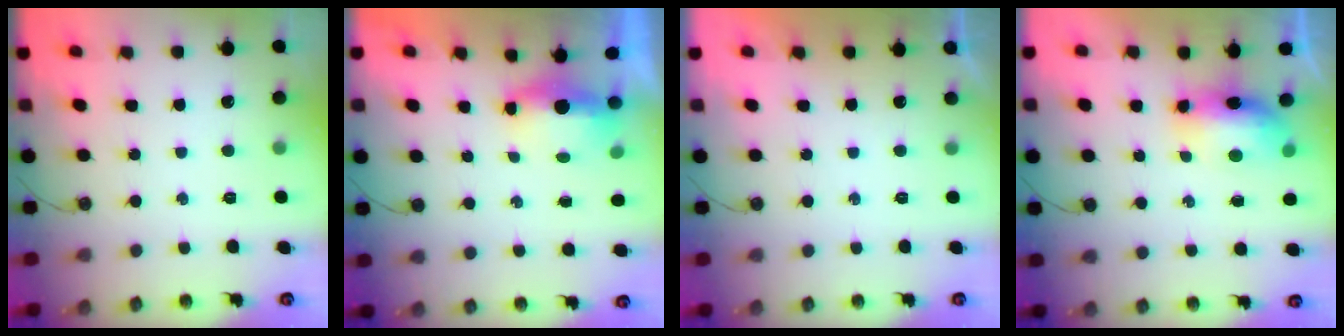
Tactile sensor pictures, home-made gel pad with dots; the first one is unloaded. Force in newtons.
{"total": 5.0, "press": 4.8, "slide": 1.3}
{"total": 0.0}
{"total": 13.4, "press": 10.4, "slide": 8.4}